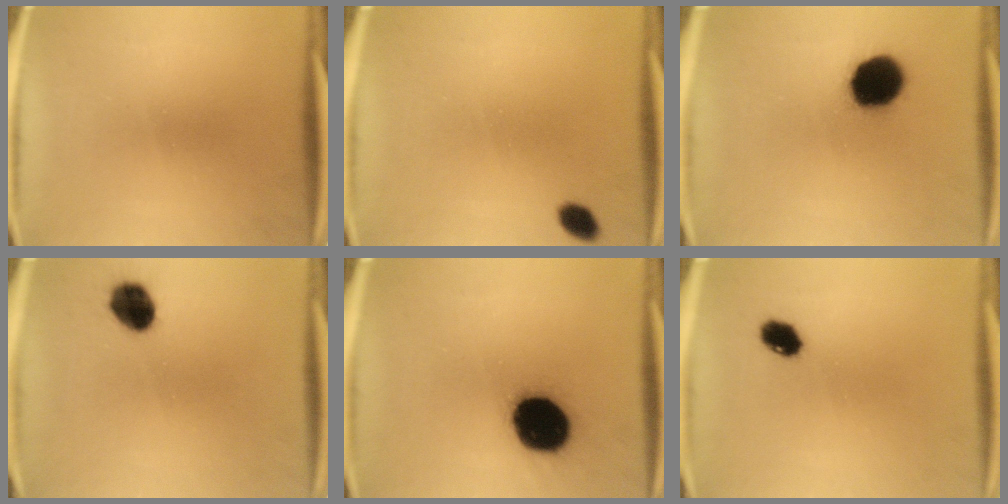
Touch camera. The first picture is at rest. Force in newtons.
{"total": 2.7}
{"total": 14.1}
{"total": 8.0}
{"total": 19.6}
{"total": 4.3}